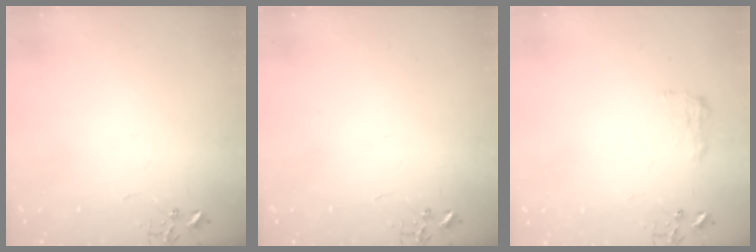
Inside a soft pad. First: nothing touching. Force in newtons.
{"total": 0.0}
{"total": 7.9, "press": 7.9, "slide": 0.4}